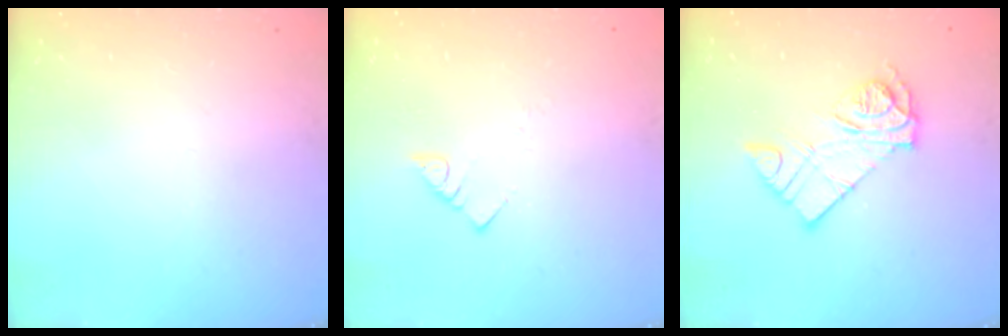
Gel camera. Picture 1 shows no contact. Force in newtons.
{"total": 2.8, "press": 2.8, "slide": 0.2}
{"total": 12.1, "press": 12.1, "slide": 1.0}